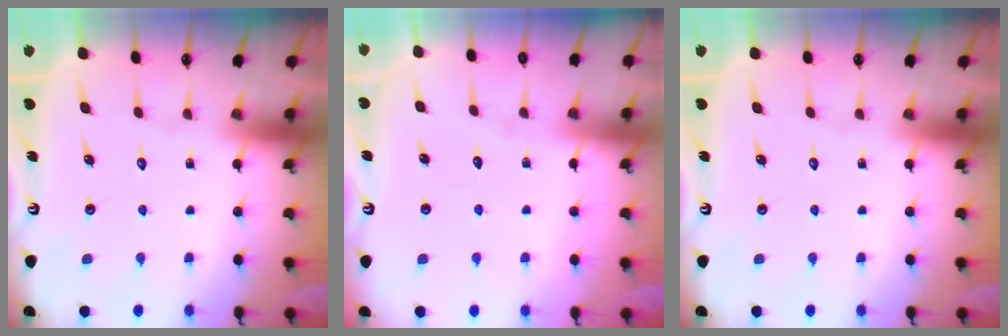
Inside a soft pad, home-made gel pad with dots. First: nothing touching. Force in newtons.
{"total": 3.7, "press": 3.7, "slide": 0.4}
{"total": 0.0}